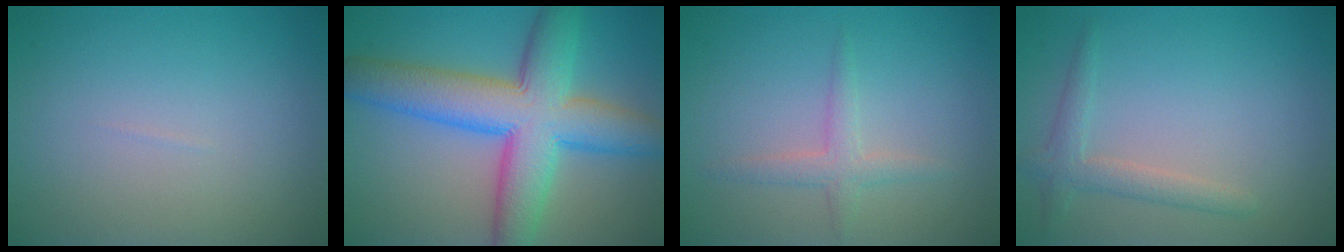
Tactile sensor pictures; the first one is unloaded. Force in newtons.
{"total": 10.2, "press": 10.2, "slide": 0.2}
{"total": 1.9, "press": 1.9, "slide": 0.1}
{"total": 2.2, "press": 2.2, "slide": 0.1}